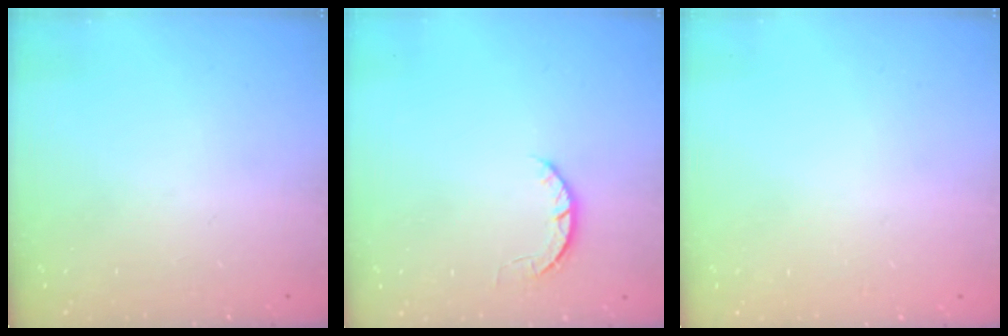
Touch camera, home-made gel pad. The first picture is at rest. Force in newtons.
{"total": 3.9, "press": 3.9, "slide": 0.6}
{"total": 2.4, "press": 2.4, "slide": 0.2}